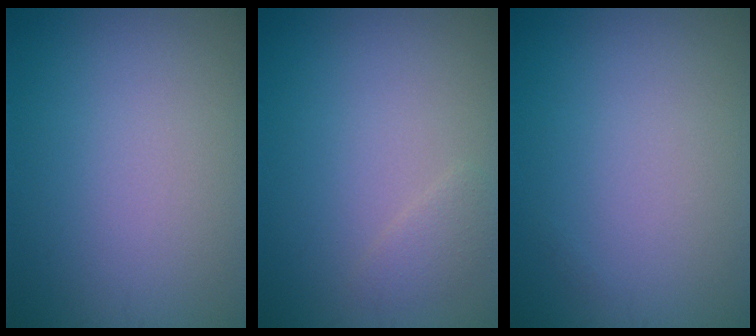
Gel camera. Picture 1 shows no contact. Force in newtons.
{"total": 1.2, "press": 1.2, "slide": 0.1}
{"total": 0.0}